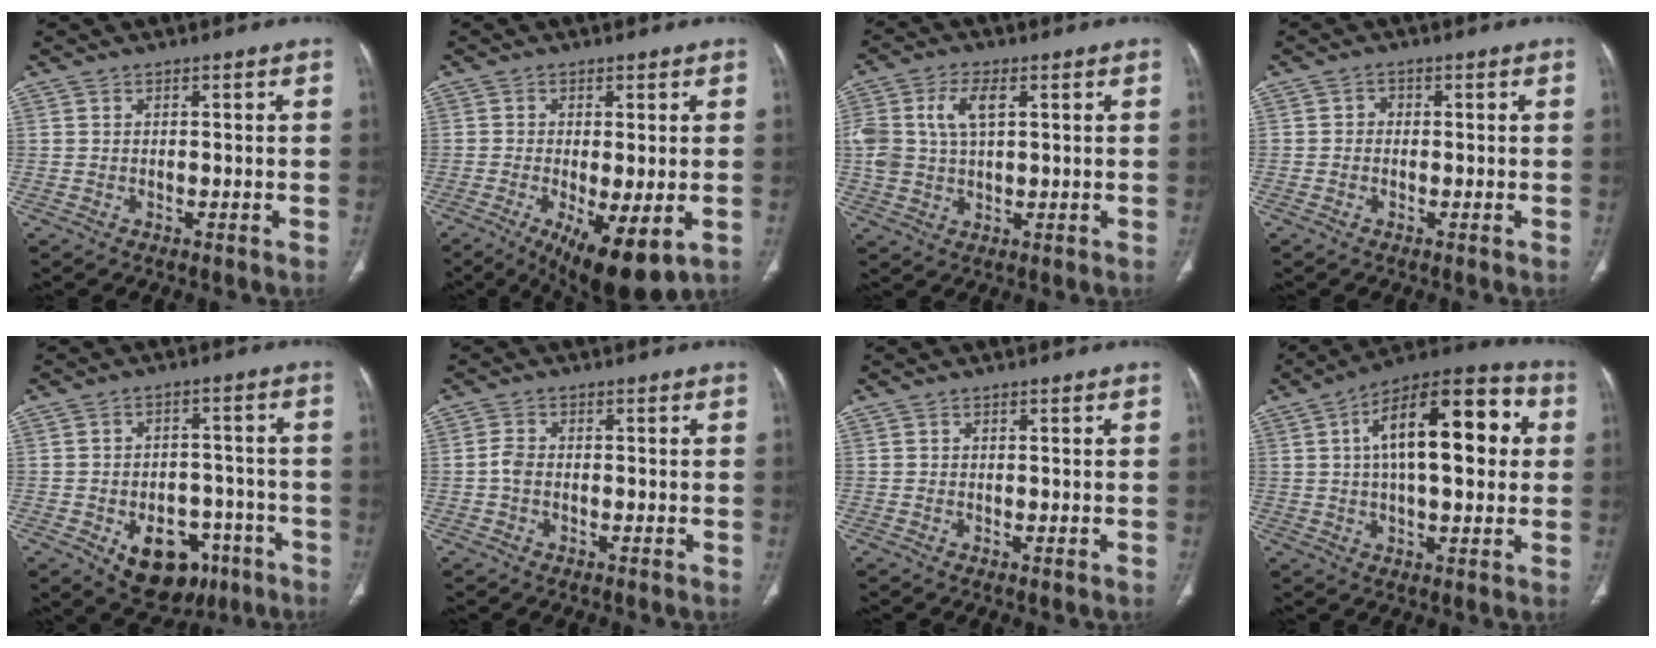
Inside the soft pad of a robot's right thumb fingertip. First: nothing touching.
{"total": 11.7, "force": [-4.0, 3.9, 10.2], "torque": [-0.164, -0.020, -0.053]}
{"total": 8.7, "force": [2.3, 5.0, 6.7], "torque": [-0.147, 0.011, 0.048]}
{"total": 1.3, "force": [-0.1, 1.2, 0.5], "torque": [0.004, 0.006, -0.008]}
{"total": 13.3, "force": [-6.4, 8.8, 7.7], "torque": [-0.069, 0.036, -0.079]}
{"total": 2.0, "force": [-0.5, 1.3, 1.4], "torque": [-0.027, 0.005, -0.014]}
{"total": 0.0}
{"total": 20.2, "force": [3.9, 8.8, 17.8], "torque": [-0.244, 0.026, 0.048]}